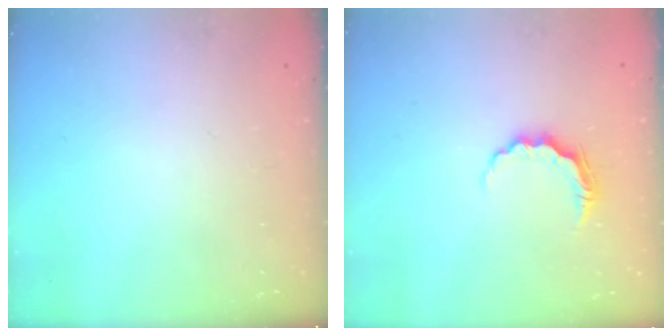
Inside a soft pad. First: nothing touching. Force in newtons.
{"total": 5.8, "press": 5.8, "slide": 0.5}